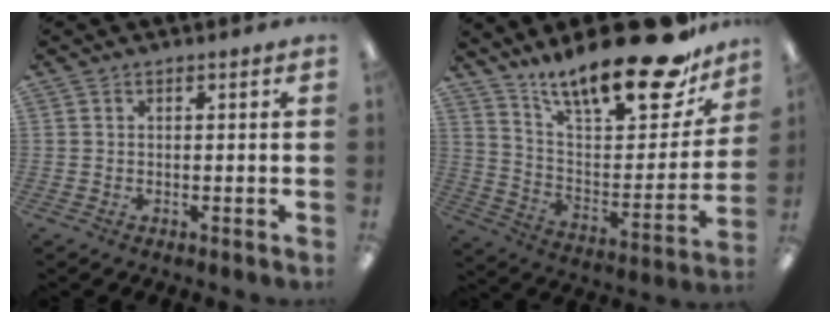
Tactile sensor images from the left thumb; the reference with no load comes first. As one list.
[{"total": 24.2, "force": [18.3, 7.1, 14.2], "torque": [-0.214, -0.122, 0.305]}]